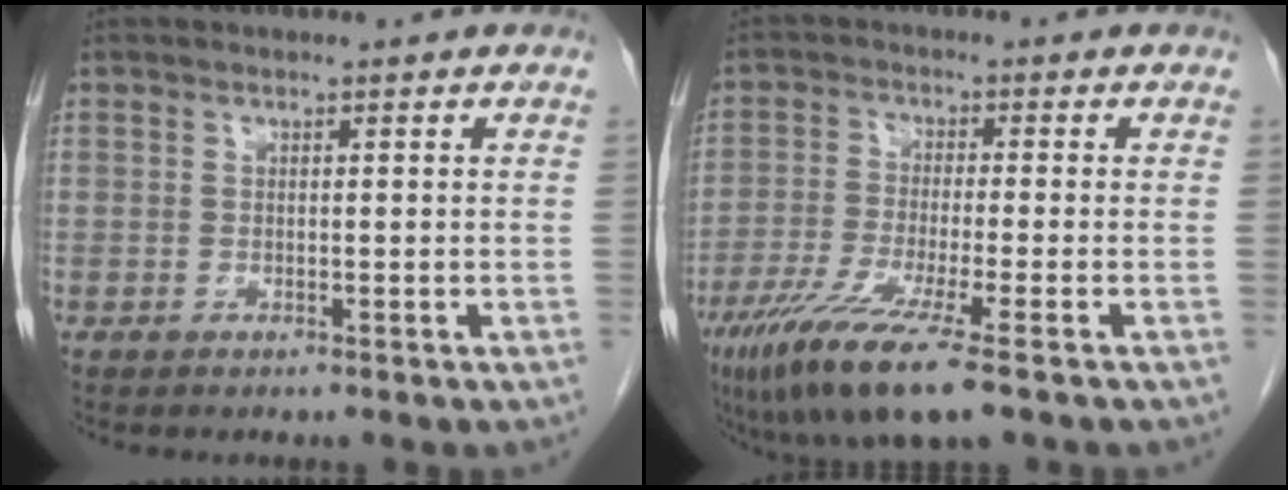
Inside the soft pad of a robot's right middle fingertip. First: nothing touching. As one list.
[{"total": 11.1, "force": [-6.8, 0.2, 8.8], "torque": [-0.170, -0.035, -0.118]}]